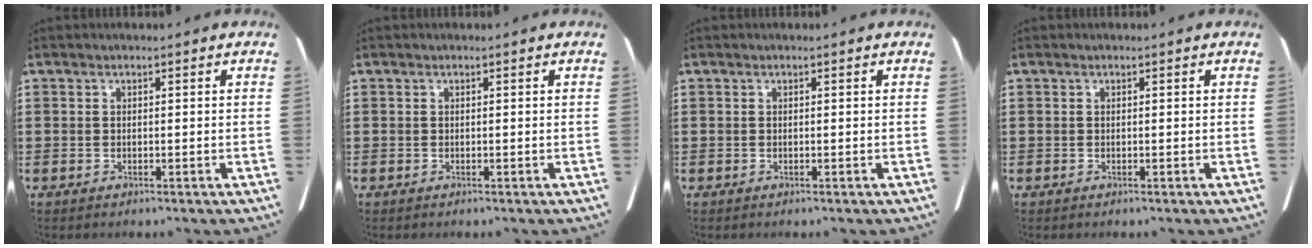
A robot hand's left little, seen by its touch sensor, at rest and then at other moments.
{"total": 0.0}
{"total": 0.0}
{"total": 0.0}